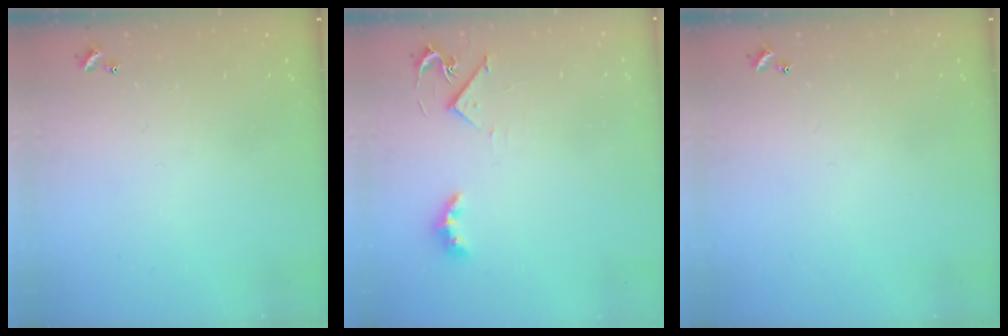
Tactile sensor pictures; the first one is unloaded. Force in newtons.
{"total": 3.6, "press": 3.5, "slide": 0.6}
{"total": 0.0}